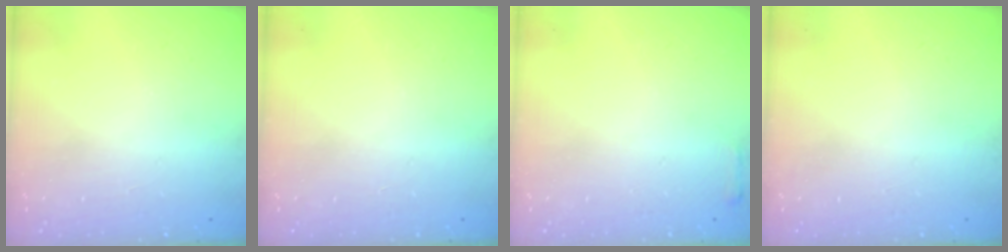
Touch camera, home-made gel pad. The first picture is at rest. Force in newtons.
{"total": 0.9, "press": 0.0, "slide": 0.9}
{"total": 2.1, "press": 2.0, "slide": 0.5}
{"total": 0.0}